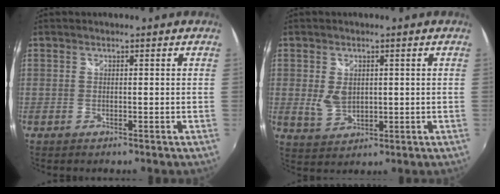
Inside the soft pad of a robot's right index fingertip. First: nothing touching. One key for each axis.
{"total": 4.9, "fx": 0.5, "fy": 3.5, "fz": 3.4, "tx": -0.067, "ty": -0.001, "tz": 0.014}